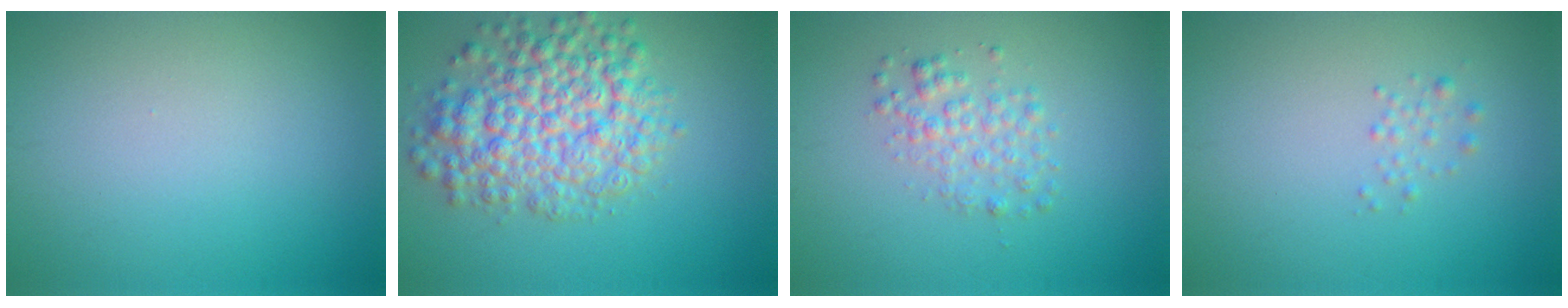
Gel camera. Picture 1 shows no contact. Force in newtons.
{"total": 7.5, "press": 7.5, "slide": 0.3}
{"total": 2.3, "press": 2.3, "slide": 0.1}
{"total": 0.8, "press": 0.8, "slide": 0.0}